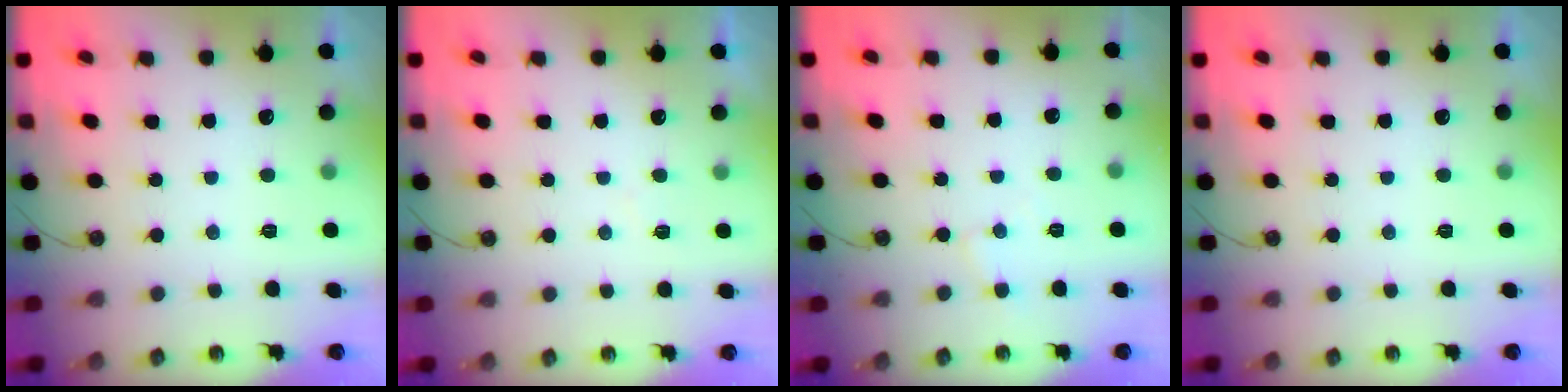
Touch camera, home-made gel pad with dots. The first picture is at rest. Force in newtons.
{"total": 3.4, "press": 3.3, "slide": 0.5}
{"total": 4.2, "press": 4.1, "slide": 0.7}
{"total": 0.0}